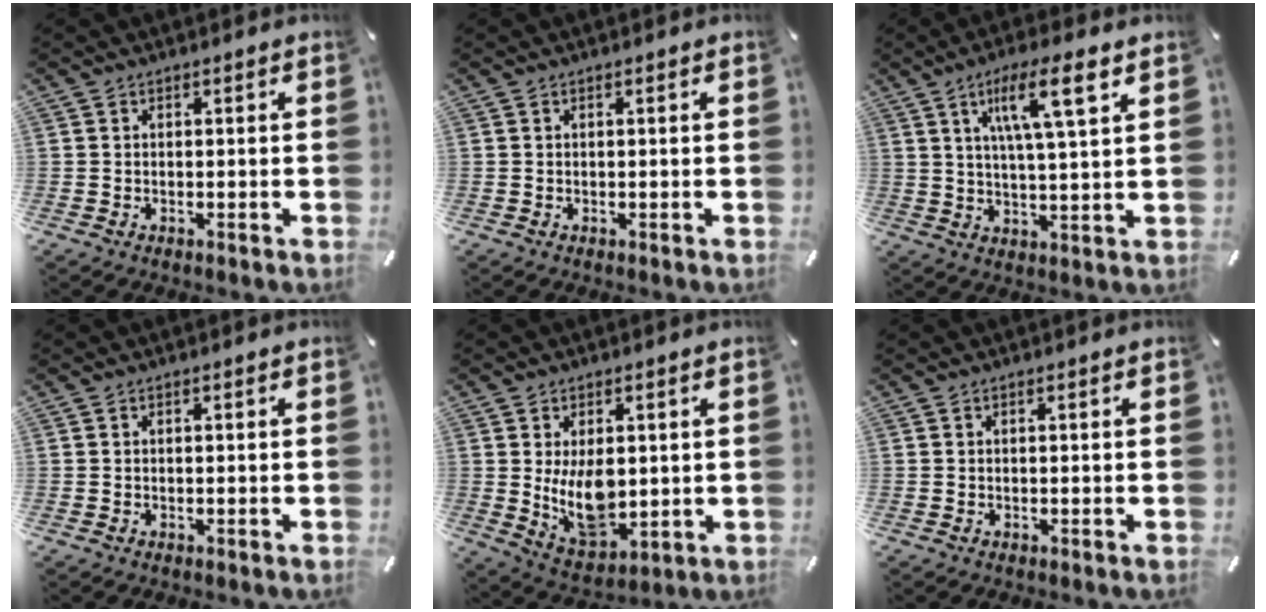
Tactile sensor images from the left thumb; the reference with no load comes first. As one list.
[{"total": 0.0}, {"total": 11.2, "force": [5.4, 1.6, 9.7], "torque": [-0.174, -0.008, 0.085]}, {"total": 0.0}, {"total": 11.2, "force": [1.1, 7.1, 8.6], "torque": [-0.155, -0.017, 0.018]}, {"total": 0.0}]